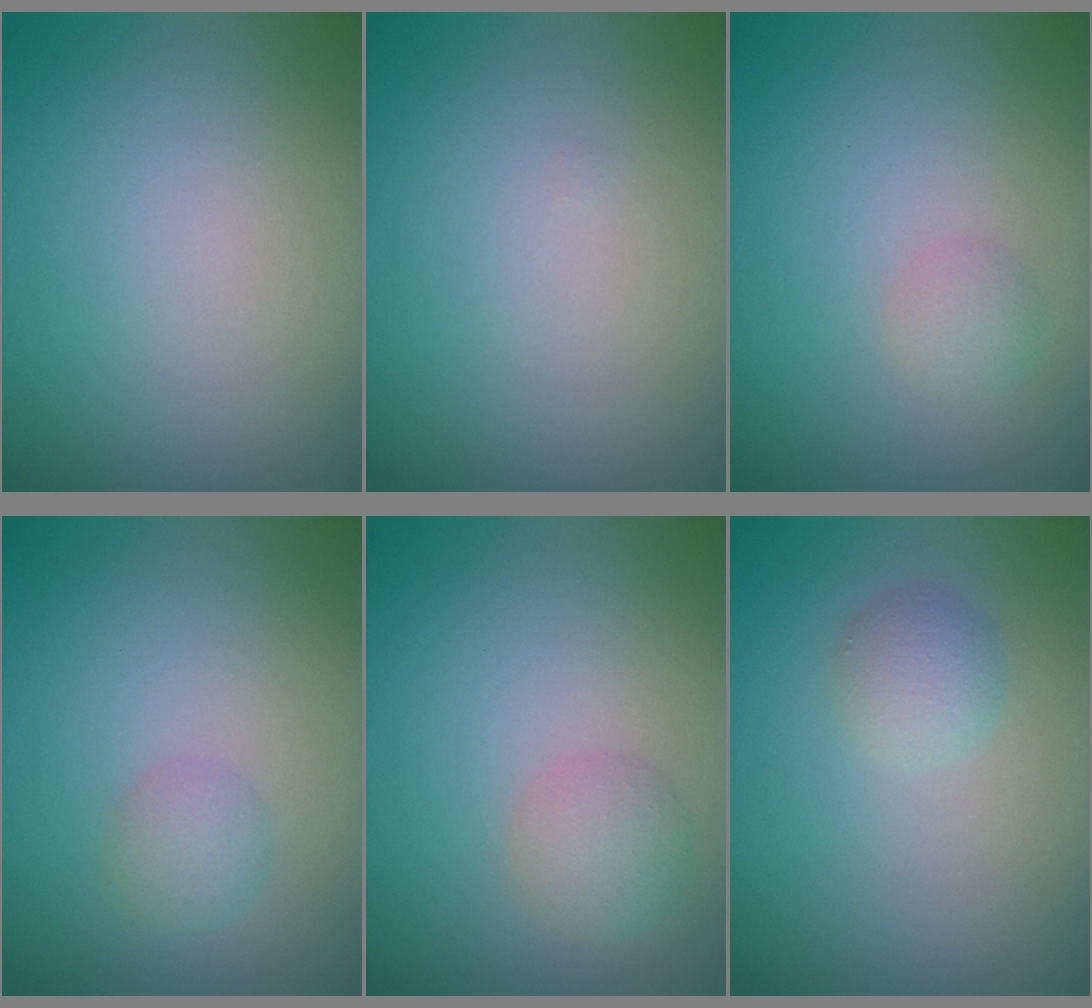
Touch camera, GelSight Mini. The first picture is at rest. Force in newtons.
{"total": 0.0}
{"total": 1.3, "press": 1.3, "slide": 0.0}
{"total": 1.6, "press": 1.6, "slide": 0.0}
{"total": 2.1, "press": 2.1, "slide": 0.1}
{"total": 1.8, "press": 1.8, "slide": 0.1}